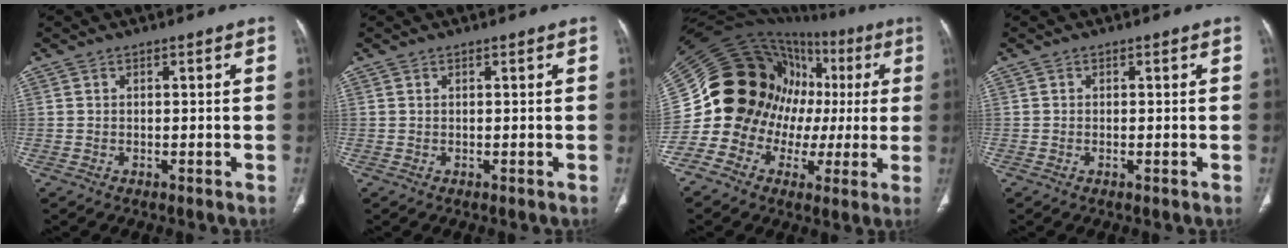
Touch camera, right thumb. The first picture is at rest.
{"total": 0.0}
{"total": 23.7, "force": [0.5, 19.2, 13.8], "torque": [-0.183, 0.078, 0.011]}
{"total": 0.5, "force": [-0.2, 0.2, 0.4], "torque": [-0.010, 0.000, -0.006]}